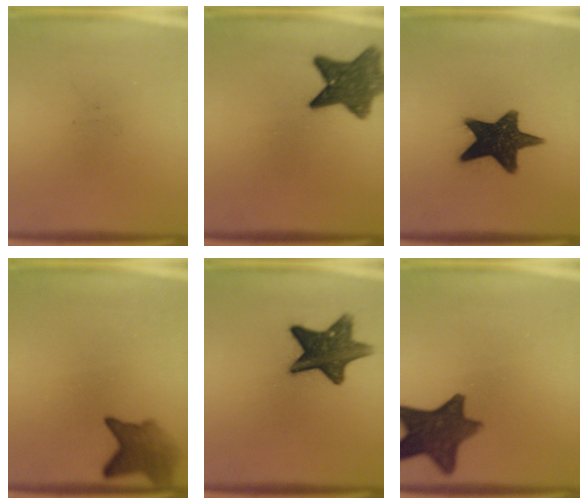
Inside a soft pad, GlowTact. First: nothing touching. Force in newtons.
{"total": 8.9}
{"total": 15.4}
{"total": 4.7}
{"total": 12.0}
{"total": 12.0}